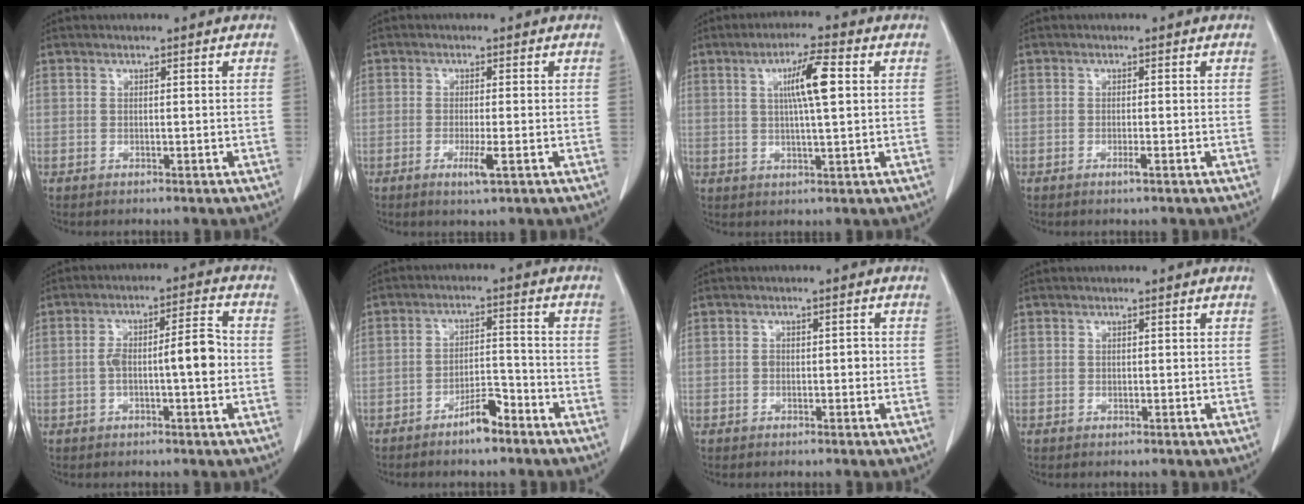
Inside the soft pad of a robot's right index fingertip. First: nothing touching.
{"total": 3.2, "force": [-1.3, 0.1, 2.9], "torque": [-0.052, -0.007, -0.022]}
{"total": 7.1, "force": [1.7, 0.4, 6.9], "torque": [-0.120, 0.004, 0.028]}
{"total": 1.1, "force": [-0.6, 0.1, 1.0], "torque": [-0.018, -0.001, -0.011]}
{"total": 8.4, "force": [-1.1, 1.2, 8.2], "torque": [-0.143, 0.026, -0.019]}
{"total": 5.4, "force": [-3.9, 1.4, 3.5], "torque": [-0.059, 0.007, -0.067]}
{"total": 1.8, "force": [-0.3, 1.1, 1.4], "torque": [-0.018, 0.007, -0.004]}
{"total": 0.0}